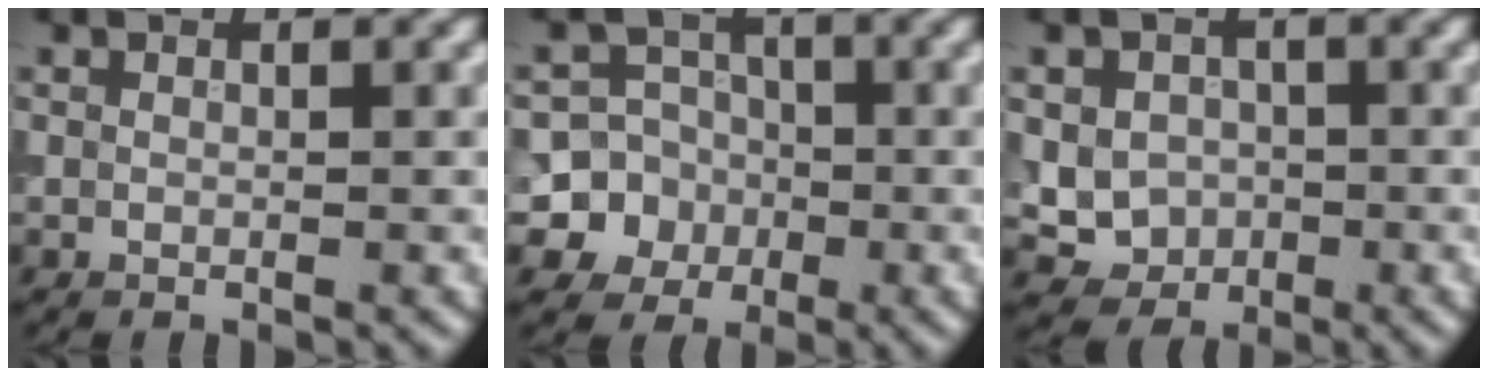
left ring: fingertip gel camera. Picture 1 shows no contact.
{"total": 8.6, "force": [-1.9, 8.2, 1.2], "torque": [-0.024, 0.006, -0.052]}
{"total": 4.2, "force": [-0.4, 3.8, 1.7], "torque": [-0.016, -0.003, -0.021]}